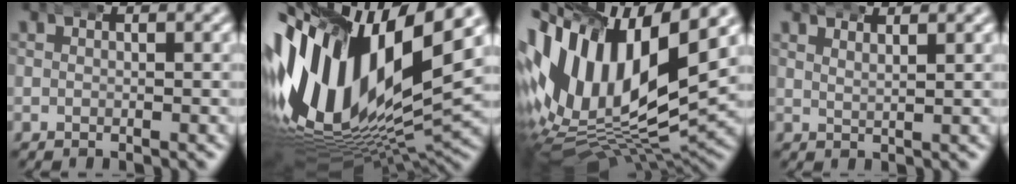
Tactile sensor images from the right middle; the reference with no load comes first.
{"total": 25.1, "force": [0.1, 16.2, 19.1], "torque": [-0.346, -0.029, 0.017]}
{"total": 22.0, "force": [0.2, 15.7, 15.4], "torque": [-0.316, -0.051, 0.016]}
{"total": 1.7, "force": [1.6, -0.7, -0.1], "torque": [0.000, -0.007, 0.035]}